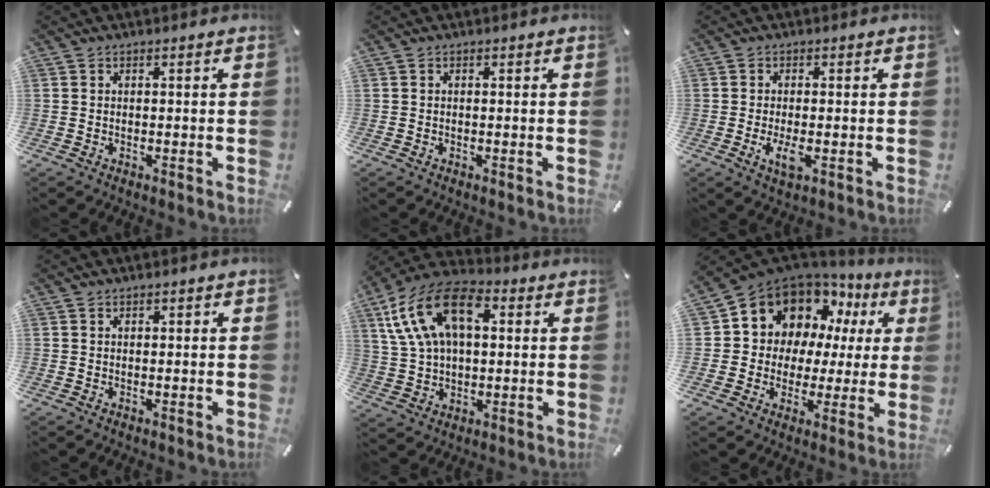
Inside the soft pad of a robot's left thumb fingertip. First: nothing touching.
{"total": 0.0}
{"total": 4.5, "force": [-1.0, 1.6, 4.1], "torque": [-0.086, -0.013, -0.023]}
{"total": 0.5, "force": [0.1, 0.4, 0.3], "torque": [-0.006, 0.003, 0.002]}
{"total": 17.2, "force": [5.9, 10.9, 11.9], "torque": [-0.243, 0.004, 0.108]}
{"total": 12.3, "force": [7.7, 9.2, 2.4], "torque": [-0.062, -0.068, 0.148]}